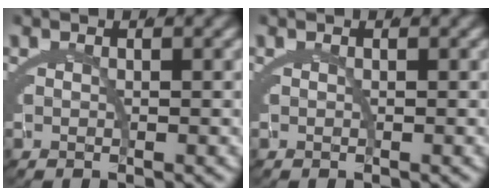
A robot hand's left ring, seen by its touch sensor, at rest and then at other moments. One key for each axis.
{"total": 0.0}